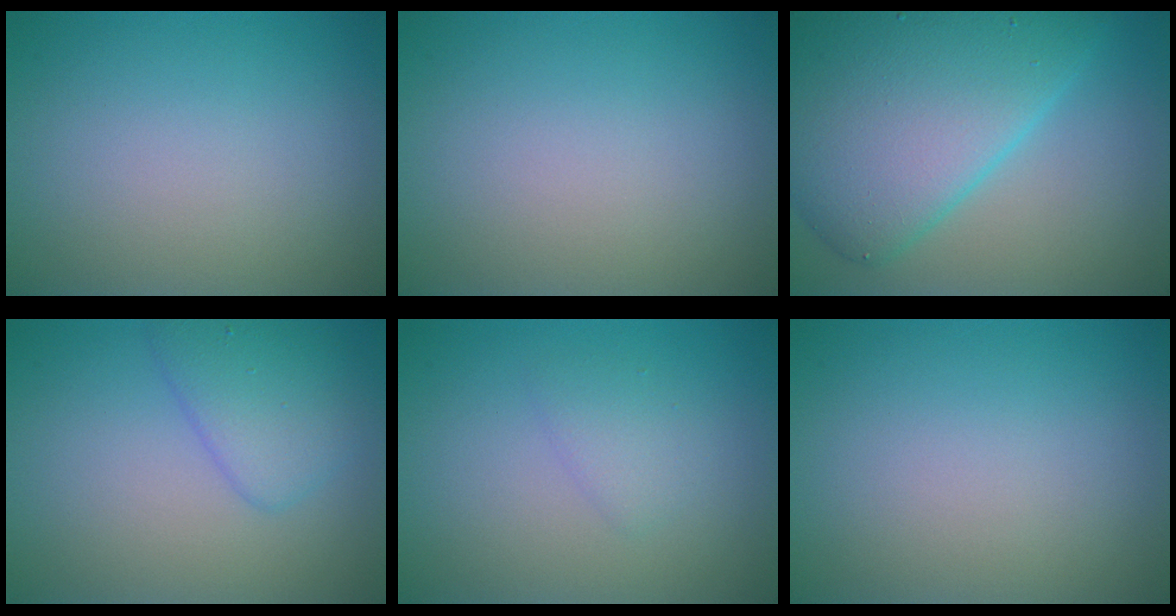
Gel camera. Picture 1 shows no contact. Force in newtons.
{"total": 0.0}
{"total": 11.4, "press": 11.3, "slide": 0.2}
{"total": 3.4, "press": 3.4, "slide": 0.1}
{"total": 1.4, "press": 1.4, "slide": 0.0}
{"total": 0.0}